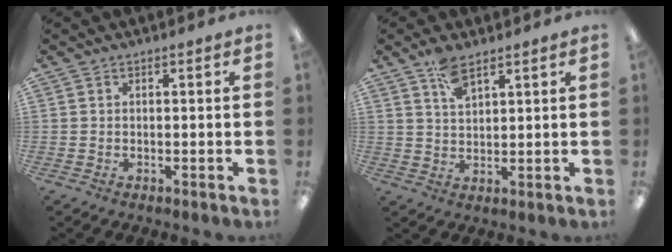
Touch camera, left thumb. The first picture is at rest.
{"total": 5.7, "force": [3.9, 2.2, 3.5], "torque": [-0.062, -0.010, 0.069]}